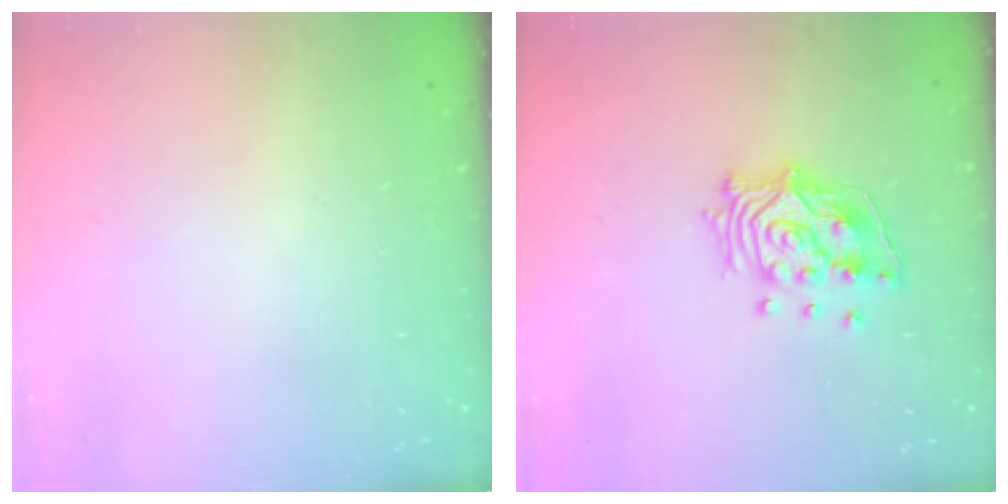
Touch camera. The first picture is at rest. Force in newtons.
{"total": 12.9, "press": 12.8, "slide": 1.8}